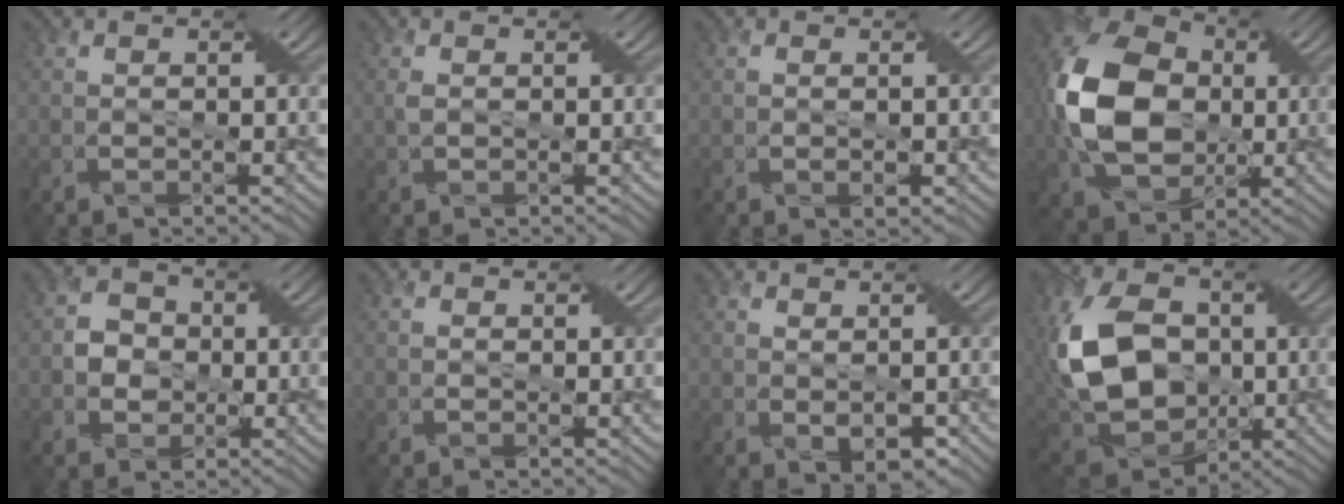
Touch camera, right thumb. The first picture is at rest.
{"total": 1.0, "force": [-0.2, 0.2, 0.9], "torque": [-0.031, -0.003, -0.003]}
{"total": 1.1, "force": [-0.4, 0.2, 1.1], "torque": [-0.020, -0.008, 0.000]}
{"total": 14.4, "force": [-0.6, 10.3, 10.1], "torque": [-0.261, -0.003, -0.010]}
{"total": 3.1, "force": [-0.7, 2.8, 1.3], "torque": [-0.043, 0.003, -0.019]}
{"total": 0.0}
{"total": 2.6, "force": [-0.1, 1.6, 2.1], "torque": [-0.040, -0.012, 0.010]}
{"total": 14.6, "force": [0.2, 10.3, 10.4], "torque": [-0.264, -0.009, 0.002]}